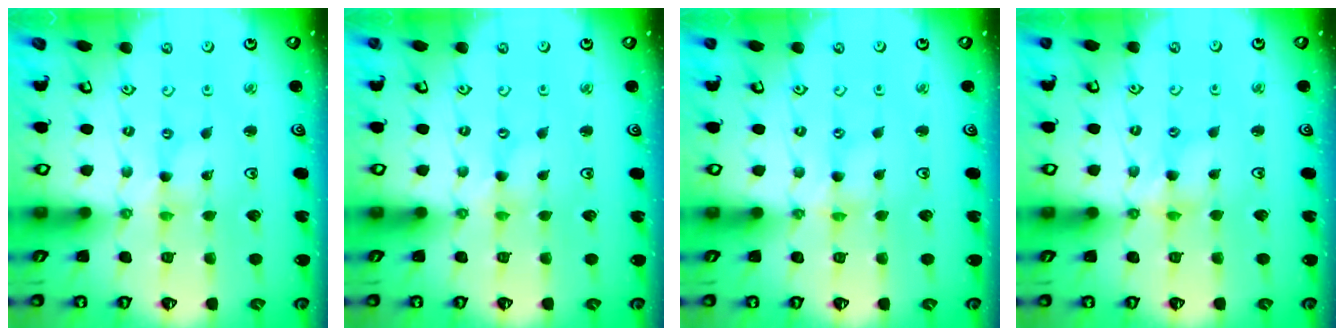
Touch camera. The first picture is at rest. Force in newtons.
{"total": 0.0}
{"total": 0.0}
{"total": 6.2, "press": 6.2, "slide": 0.4}